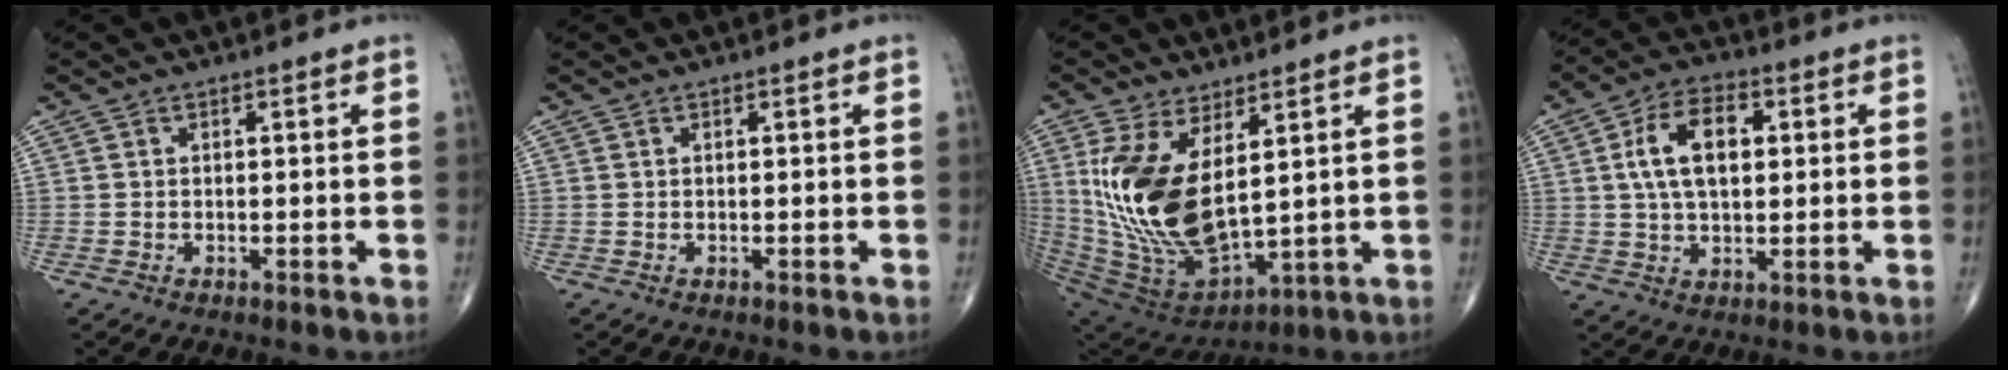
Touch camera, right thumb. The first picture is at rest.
{"total": 0.0}
{"total": 19.2, "force": [4.2, 9.3, 16.3], "torque": [-0.325, -0.035, 0.103]}
{"total": 11.1, "force": [2.1, 6.4, 8.8], "torque": [-0.144, 0.010, 0.033]}